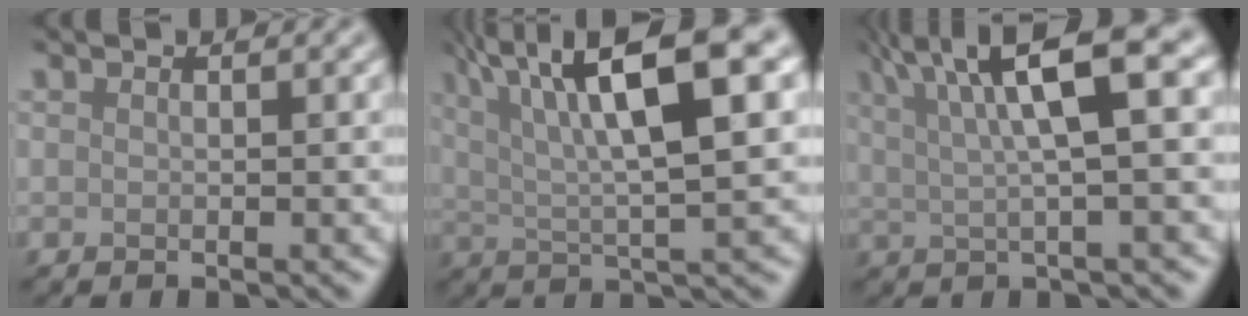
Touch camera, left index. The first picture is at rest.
{"total": 12.1, "force": [5.0, 2.7, 10.6], "torque": [-0.170, 0.022, 0.084]}
{"total": 9.1, "force": [3.8, 2.3, 7.9], "torque": [-0.120, 0.026, 0.061]}